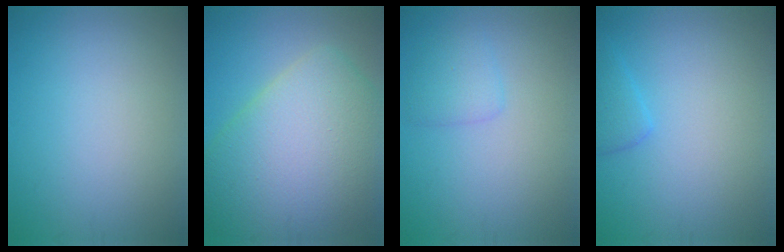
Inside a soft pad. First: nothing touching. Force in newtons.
{"total": 11.5, "press": 11.5, "slide": 0.5}
{"total": 1.8, "press": 1.8, "slide": 0.1}
{"total": 1.7, "press": 1.7, "slide": 0.1}